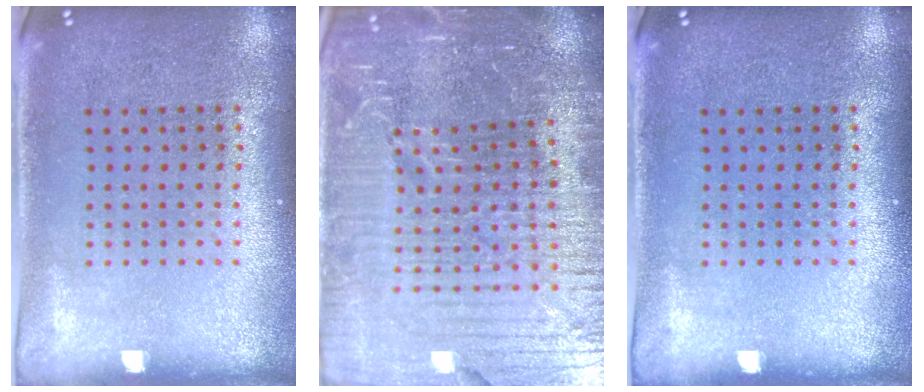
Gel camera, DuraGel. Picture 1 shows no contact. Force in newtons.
{"total": 7.0, "press": 6.1, "slide": 3.5}
{"total": 0.0}